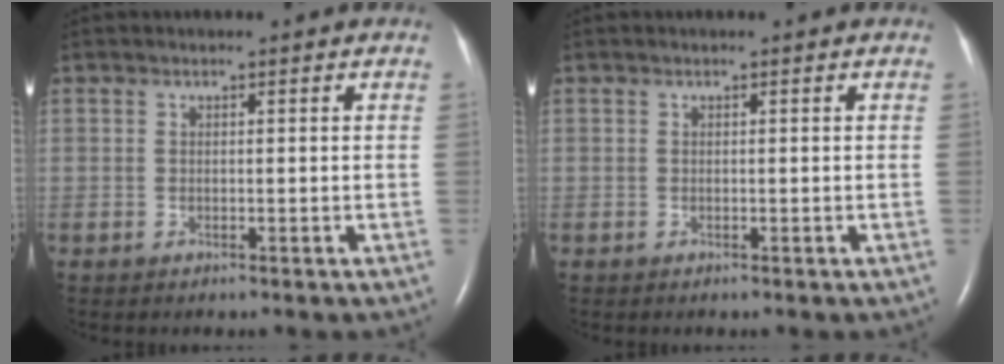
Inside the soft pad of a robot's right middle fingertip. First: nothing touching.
{"total": 0.0}